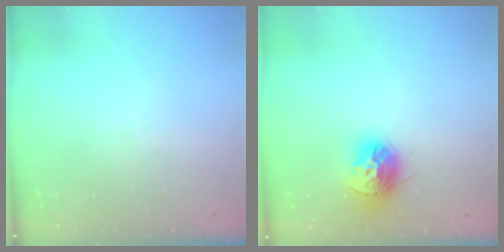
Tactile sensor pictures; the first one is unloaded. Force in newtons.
{"total": 12.6, "press": 12.5, "slide": 1.2}